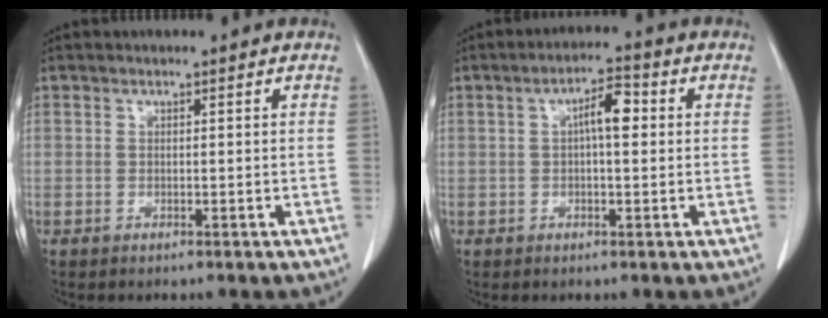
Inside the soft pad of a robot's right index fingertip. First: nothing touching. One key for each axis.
{"total": 4.8, "fx": 0.8, "fy": 1.3, "fz": 4.5, "tx": -0.077, "ty": 0.016, "tz": 0.009}